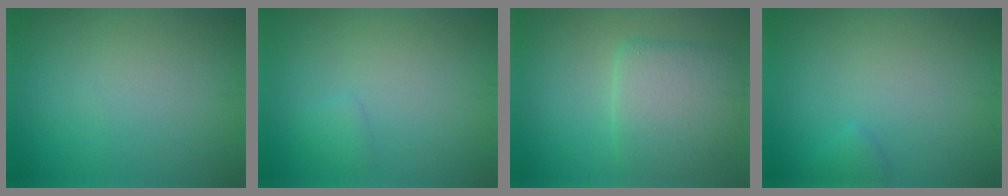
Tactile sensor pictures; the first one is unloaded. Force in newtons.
{"total": 0.8, "press": 0.8, "slide": 0.1}
{"total": 5.5, "press": 5.5, "slide": 0.3}
{"total": 0.9, "press": 0.9, "slide": 0.1}